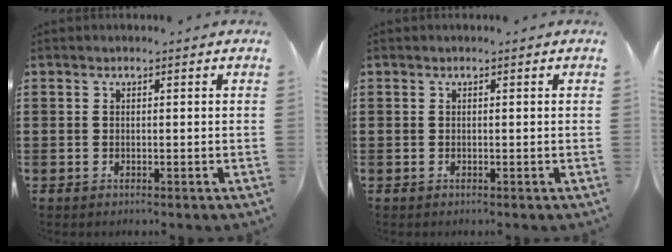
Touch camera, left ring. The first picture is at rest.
{"total": 0.0}